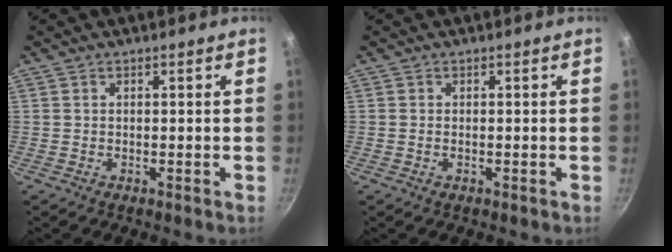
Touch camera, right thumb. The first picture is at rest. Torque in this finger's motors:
{"motor_torque": [-0.58, 0.19, -0.30, 0.15, -0.04]}